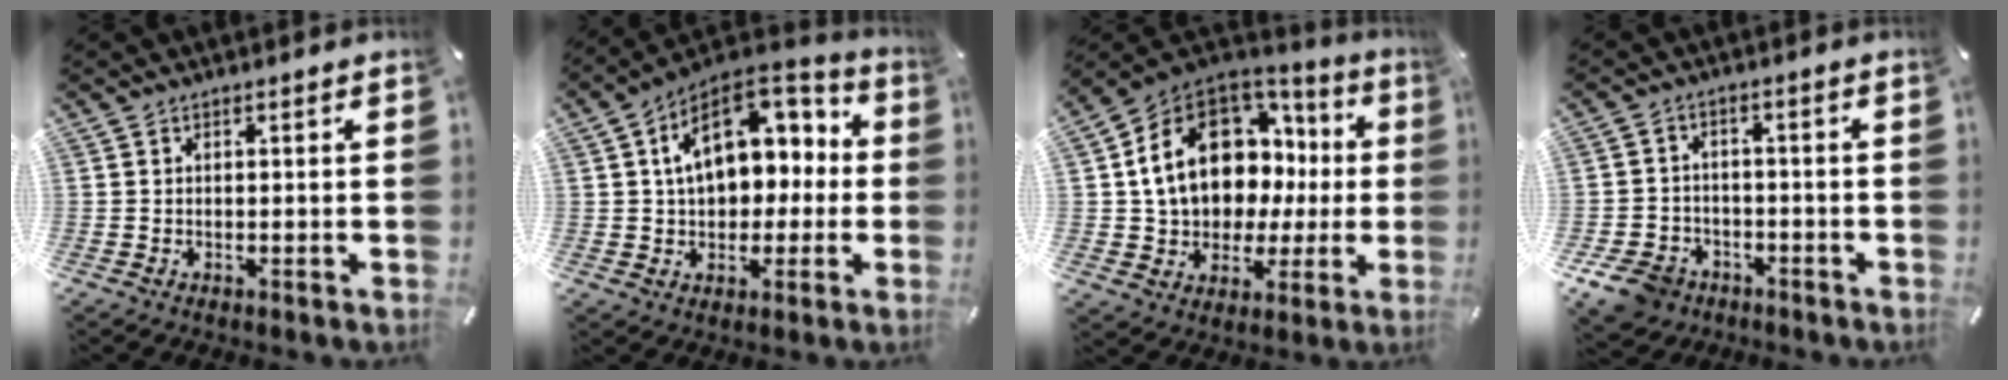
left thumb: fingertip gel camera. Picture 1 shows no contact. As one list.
[{"total": 15.3, "force": [4.1, 11.3, 9.5], "torque": [-0.143, -0.016, 0.077]}, {"total": 17.2, "force": [5.3, 13.1, 9.8], "torque": [-0.196, -0.034, 0.104]}, {"total": 7.6, "force": [-4.7, 5.5, 2.4], "torque": [-0.061, 0.032, -0.089]}]